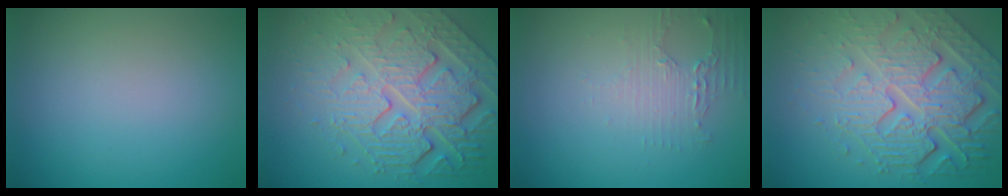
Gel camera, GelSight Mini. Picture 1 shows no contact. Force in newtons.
{"total": 8.0, "press": 5.9, "slide": 5.4}
{"total": 1.8, "press": 1.8, "slide": 0.4}
{"total": 8.0, "press": 5.9, "slide": 5.4}